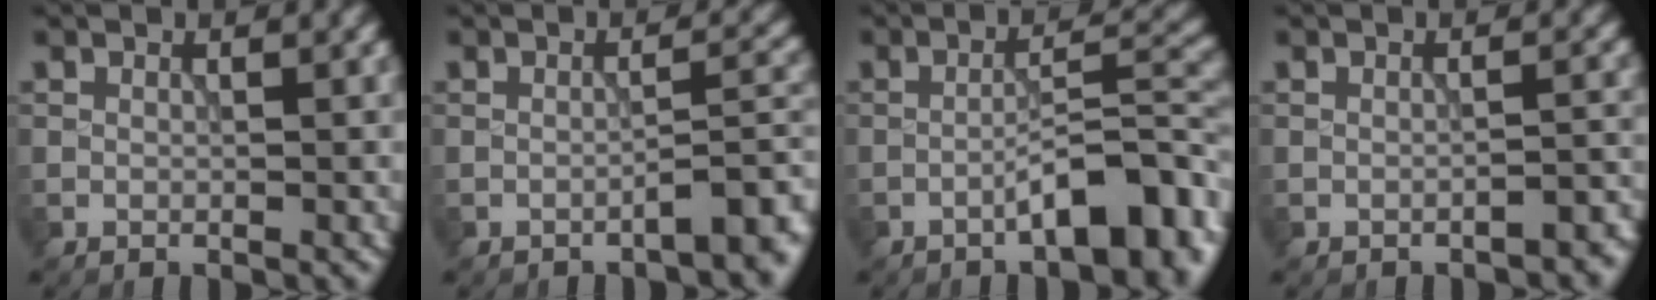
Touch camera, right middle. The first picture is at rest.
{"total": 4.0, "force": [-2.5, 1.0, 3.1], "torque": [-0.037, 0.013, -0.040]}
{"total": 7.3, "force": [-3.7, 2.0, 6.0], "torque": [-0.086, 0.016, -0.058]}
{"total": 1.9, "force": [-1.6, 0.4, 0.9], "torque": [-0.007, 0.006, -0.023]}